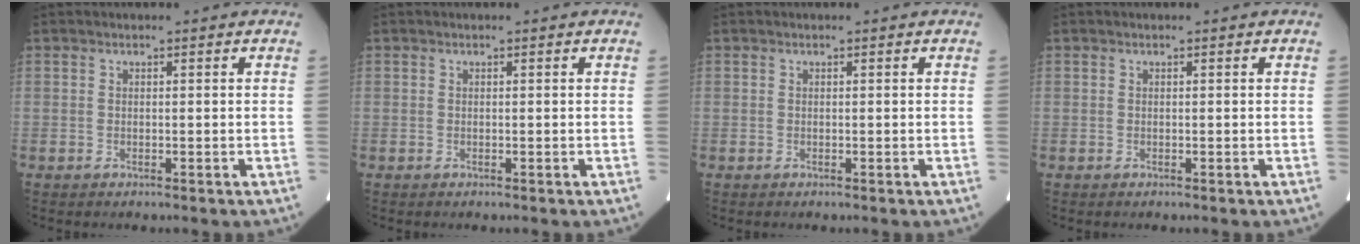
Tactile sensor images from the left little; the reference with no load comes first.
{"total": 0.0}
{"total": 0.0}
{"total": 0.0}